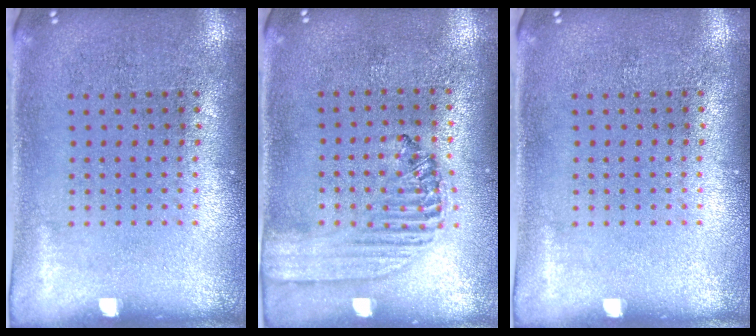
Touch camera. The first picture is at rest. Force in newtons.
{"total": 1.4, "press": 1.3, "slide": 0.5}
{"total": 0.0}